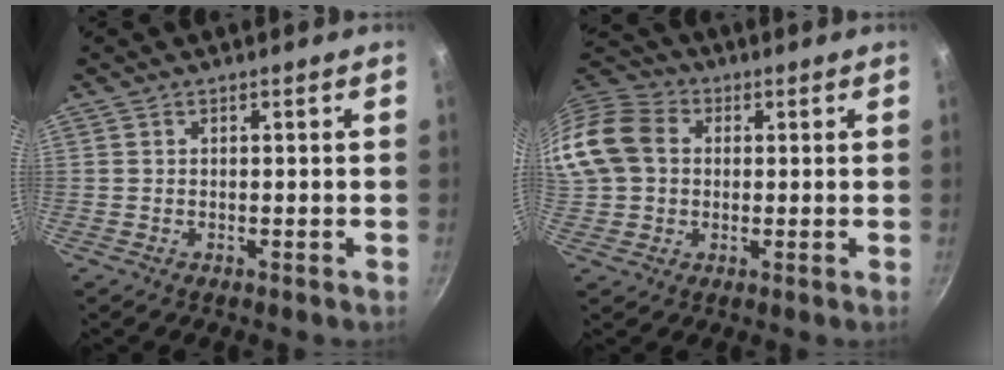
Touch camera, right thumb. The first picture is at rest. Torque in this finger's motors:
{"motor_torque": [0.70, 2.30, 1.37, -0.05, 0.30]}